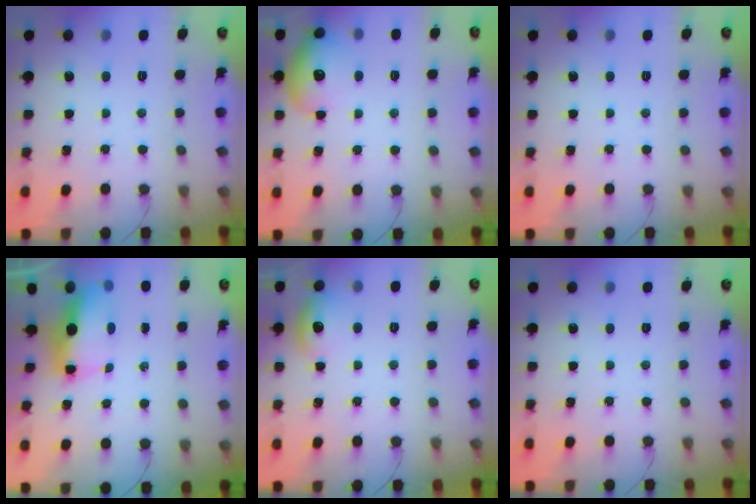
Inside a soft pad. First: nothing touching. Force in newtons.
{"total": 12.7, "press": 12.6, "slide": 1.7}
{"total": 0.0}
{"total": 7.0, "press": 6.9, "slide": 1.0}
{"total": 8.3, "press": 8.2, "slide": 1.4}
{"total": 0.0}